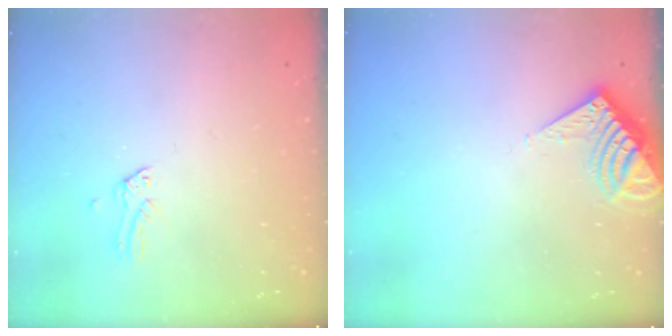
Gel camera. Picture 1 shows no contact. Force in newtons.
{"total": 7.9, "press": 7.9, "slide": 0.3}